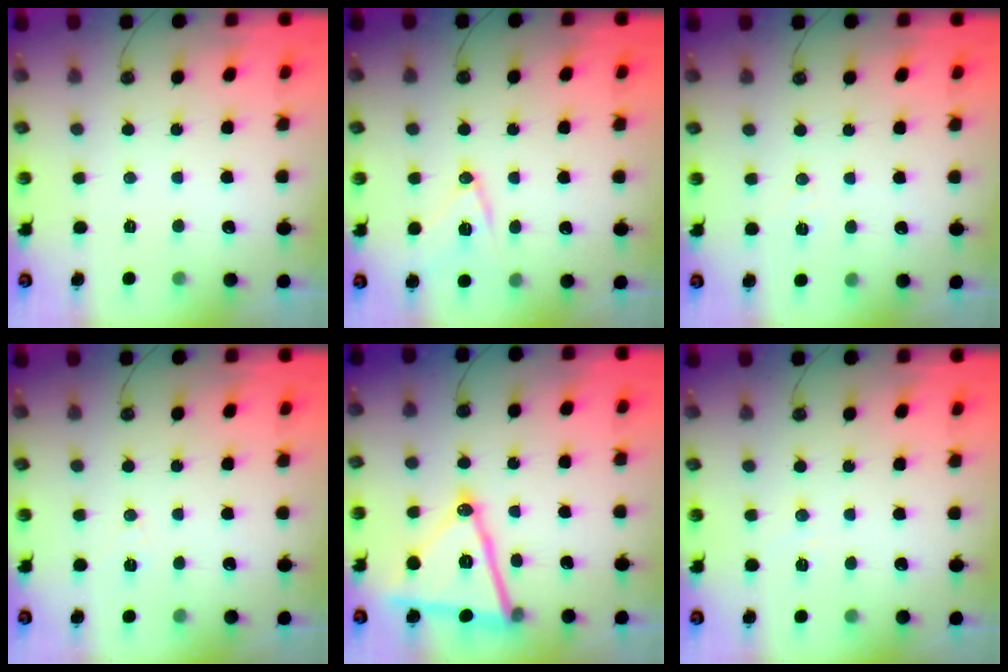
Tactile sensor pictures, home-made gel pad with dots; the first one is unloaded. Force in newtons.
{"total": 12.1, "press": 11.7, "slide": 3.1}
{"total": 5.7, "press": 5.1, "slide": 2.5}
{"total": 5.7, "press": 3.5, "slide": 4.6}
{"total": 18.1, "press": 17.8, "slide": 3.7}
{"total": 4.5, "press": 4.2, "slide": 1.5}